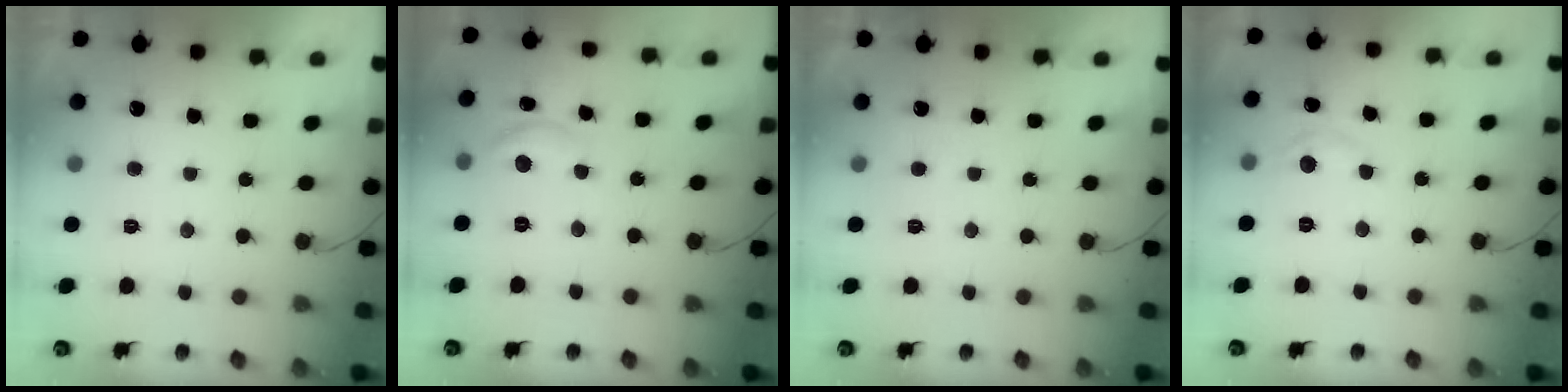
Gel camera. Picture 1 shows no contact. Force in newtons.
{"total": 7.5, "press": 7.5, "slide": 0.7}
{"total": 0.0}
{"total": 6.1, "press": 6.0, "slide": 0.9}